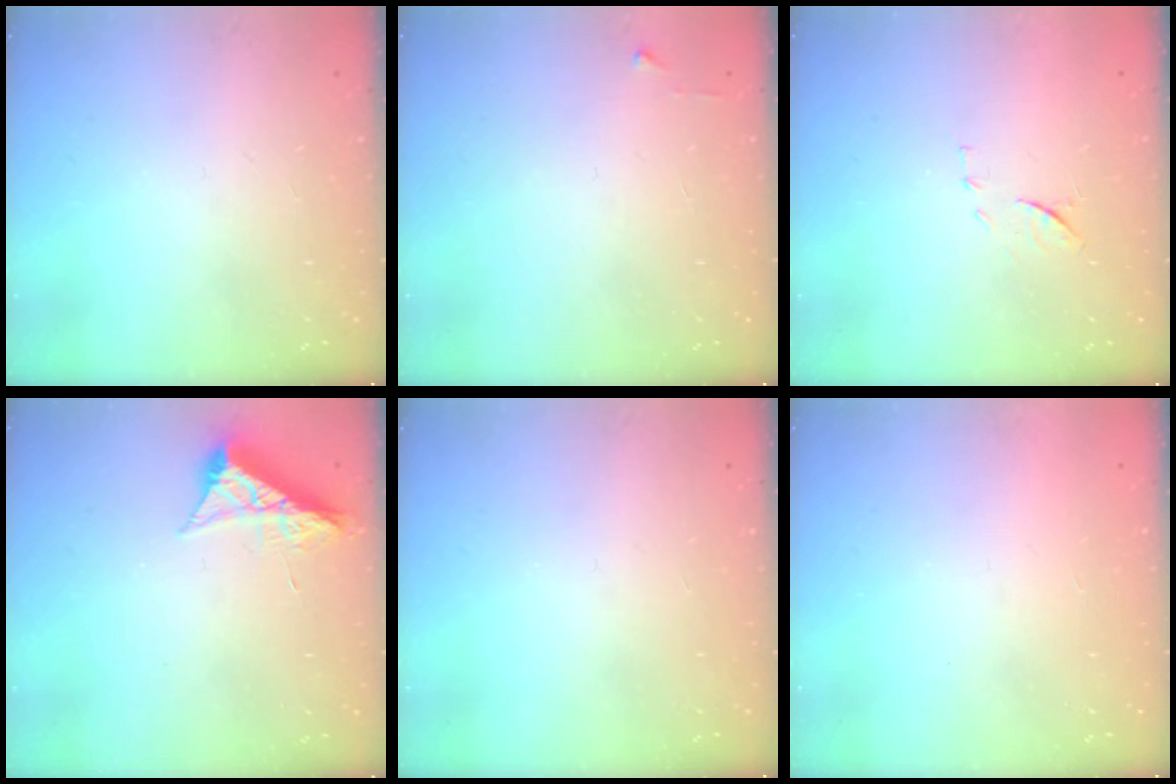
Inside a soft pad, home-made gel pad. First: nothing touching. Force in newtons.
{"total": 3.2, "press": 3.1, "slide": 0.4}
{"total": 8.5, "press": 8.4, "slide": 1.0}
{"total": 8.4, "press": 8.4, "slide": 0.4}
{"total": 0.0}
{"total": 1.6, "press": 1.5, "slide": 0.1}